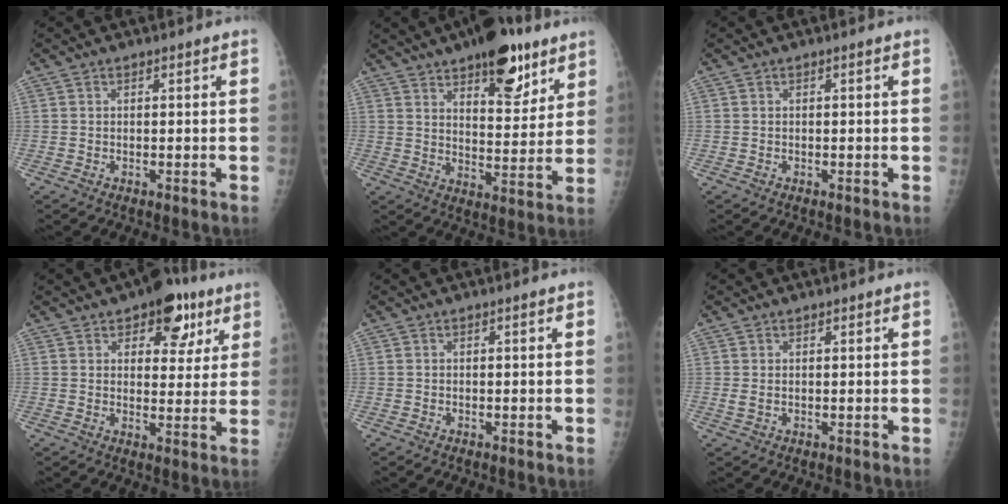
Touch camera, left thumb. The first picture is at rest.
{"total": 16.0, "force": [10.1, 6.4, 10.7], "torque": [-0.108, -0.052, 0.150]}
{"total": 0.0}
{"total": 10.6, "force": [5.8, 5.9, 6.6], "torque": [-0.045, -0.020, 0.076]}
{"total": 0.0}
{"total": 1.5, "force": [0.6, 1.0, 1.0], "torque": [-0.021, -0.005, 0.016]}